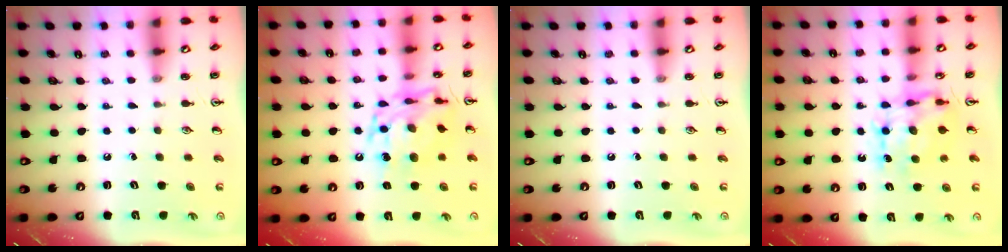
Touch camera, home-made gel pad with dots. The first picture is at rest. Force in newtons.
{"total": 14.2, "press": 14.2, "slide": 1.1}
{"total": 0.0}
{"total": 9.0, "press": 9.0, "slide": 0.6}